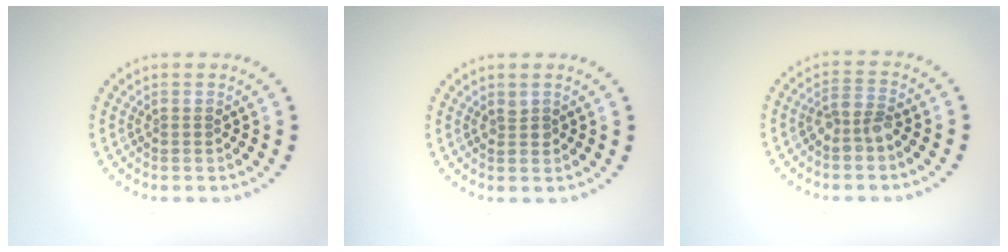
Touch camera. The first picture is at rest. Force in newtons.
{"total": 0.7, "press": 0.6, "slide": 0.1}
{"total": 2.3, "press": 2.0, "slide": 1.0}